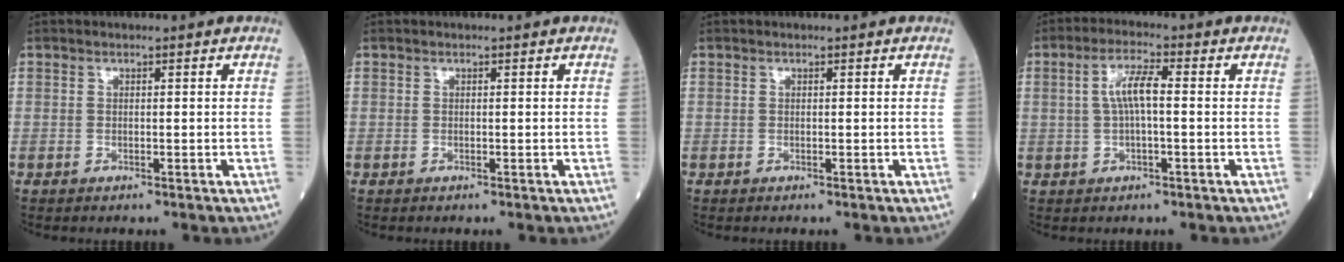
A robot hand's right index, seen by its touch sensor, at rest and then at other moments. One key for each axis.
{"total": 0.0}
{"total": 0.0}
{"total": 5.1, "fx": 0.4, "fy": 1.0, "fz": 4.9, "tx": -0.101, "ty": 0.015, "tz": 0.006}